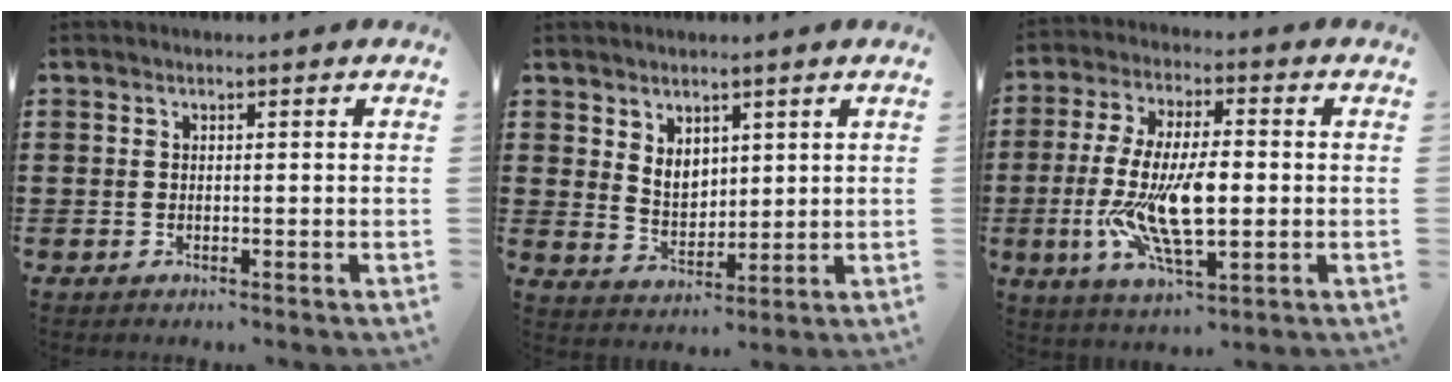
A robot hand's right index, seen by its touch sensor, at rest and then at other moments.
{"total": 4.2, "force": [2.5, 2.9, 1.9], "torque": [-0.039, 0.003, 0.044]}
{"total": 13.4, "force": [-1.7, 5.3, 12.1], "torque": [-0.266, -0.014, -0.033]}